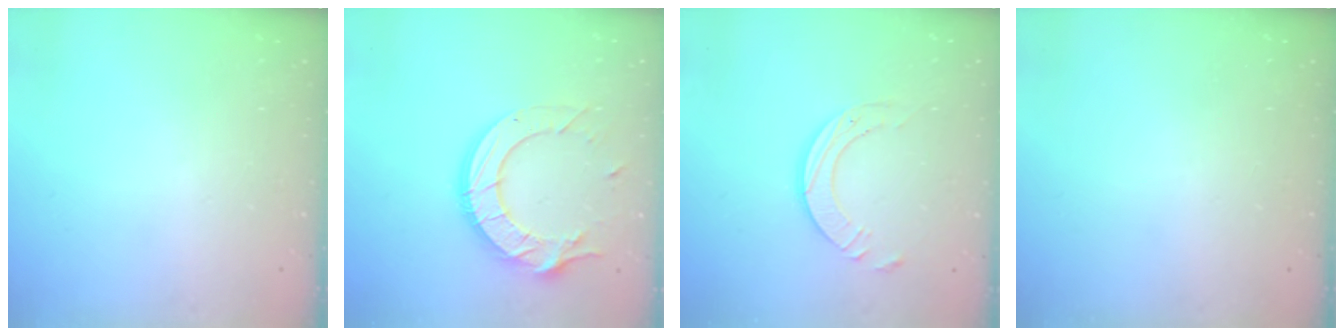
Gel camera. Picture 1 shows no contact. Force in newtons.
{"total": 15.2, "press": 15.2, "slide": 1.3}
{"total": 8.8, "press": 8.7, "slide": 0.9}
{"total": 0.0}